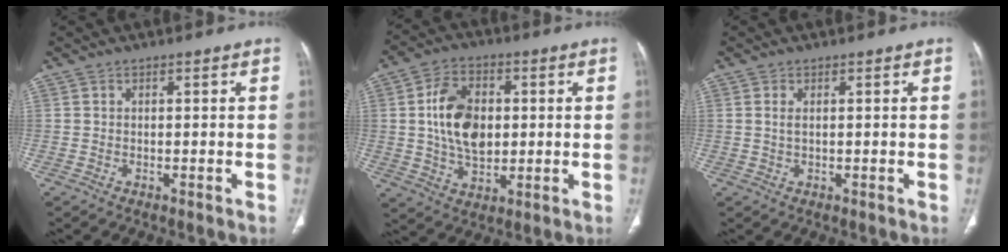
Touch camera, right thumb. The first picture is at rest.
{"total": 12.7, "force": [1.3, 8.4, 9.5], "torque": [-0.150, -0.001, 0.027]}
{"total": 1.4, "force": [0.4, 0.6, 1.2], "torque": [-0.031, 0.003, 0.014]}